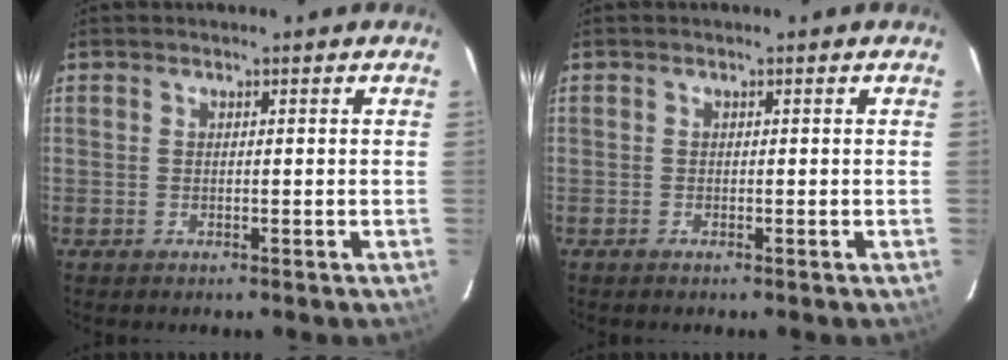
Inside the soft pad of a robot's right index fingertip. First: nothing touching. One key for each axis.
{"total": 0.0}